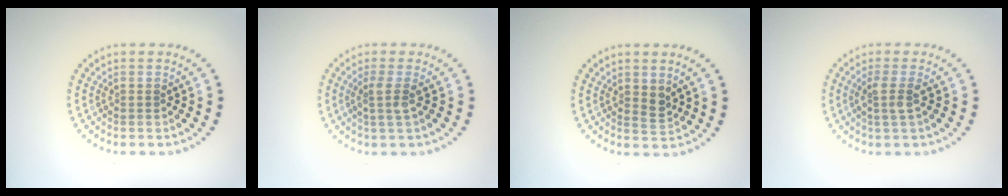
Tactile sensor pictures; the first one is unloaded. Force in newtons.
{"total": 1.7, "press": 1.2, "slide": 1.1}
{"total": 1.2, "press": 1.1, "slide": 0.5}
{"total": 1.8, "press": 1.4, "slide": 1.2}